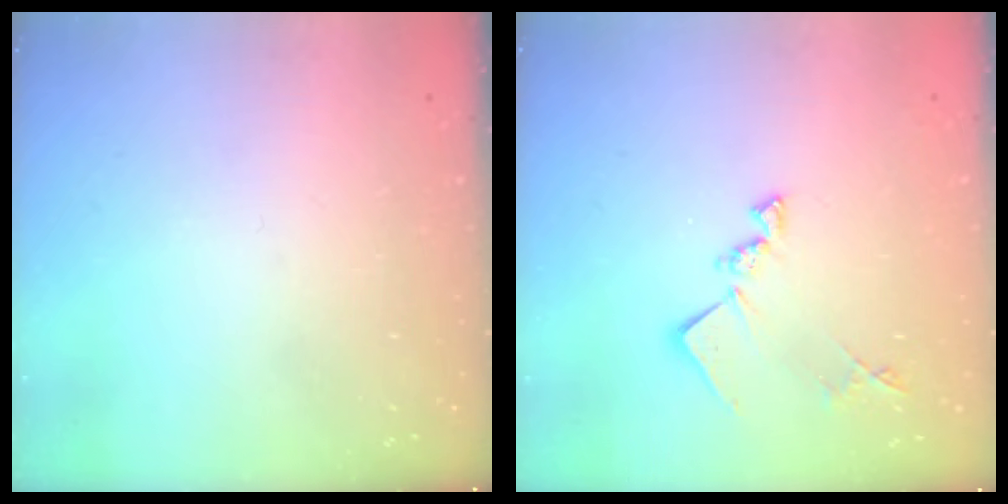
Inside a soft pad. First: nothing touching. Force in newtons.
{"total": 12.5, "press": 12.5, "slide": 0.3}